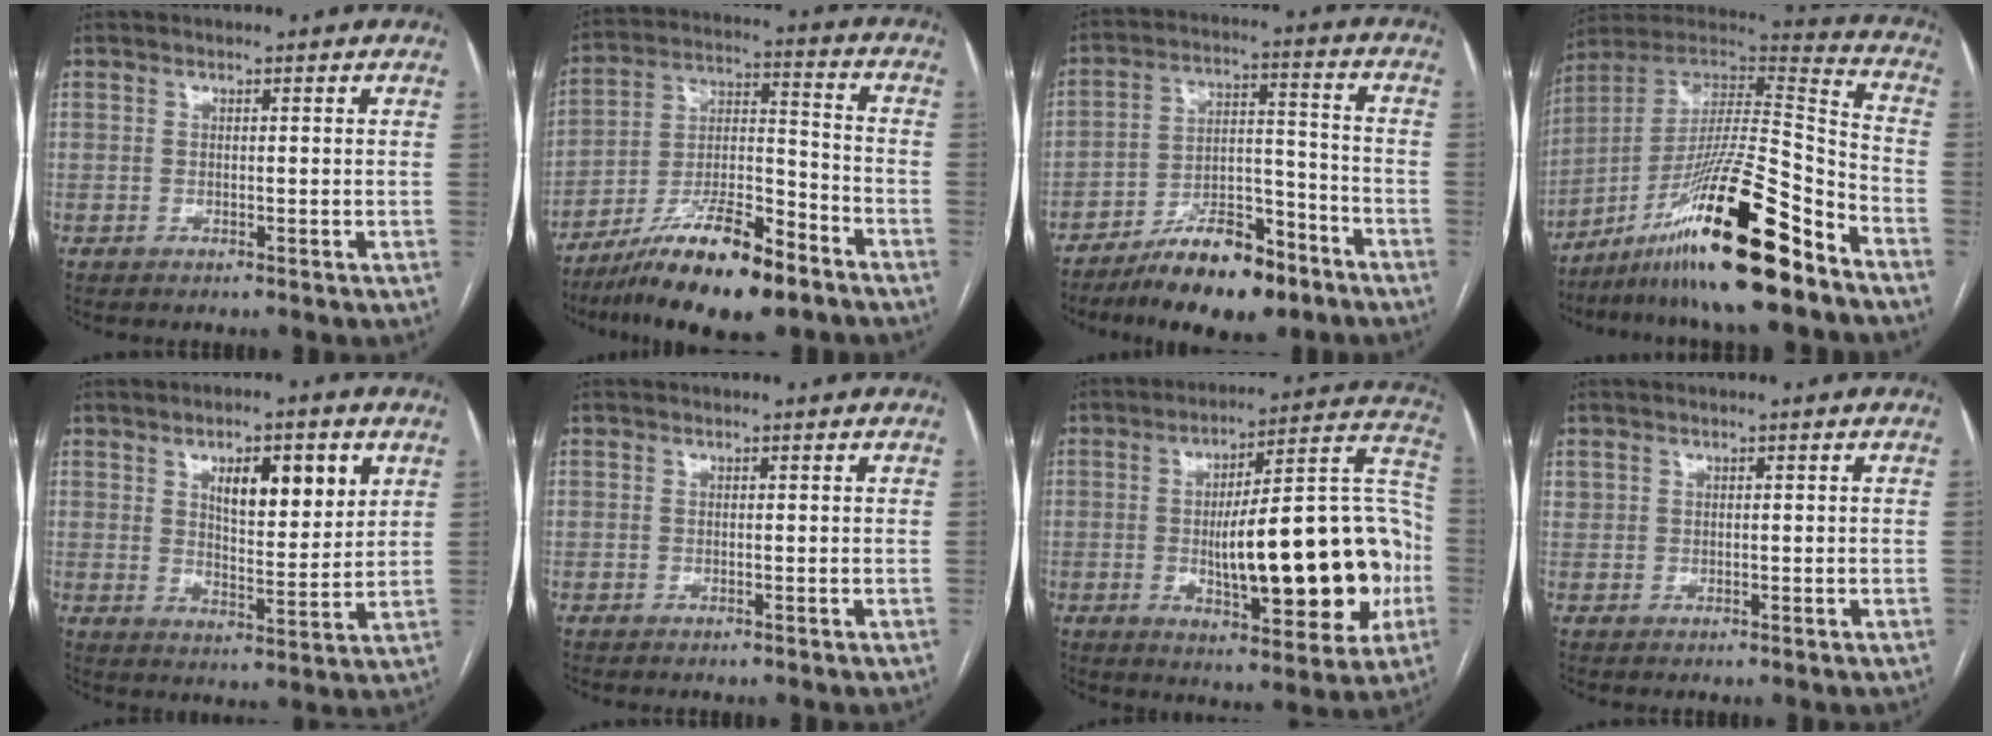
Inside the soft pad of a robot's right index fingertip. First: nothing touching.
{"total": 16.5, "force": [-11.4, 3.5, 11.4], "torque": [-0.213, -0.001, -0.197]}
{"total": 13.6, "force": [-9.8, 4.3, 8.4], "torque": [-0.132, 0.021, -0.163]}
{"total": 21.8, "force": [-14.3, 1.0, 16.4], "torque": [-0.284, -0.003, -0.248]}
{"total": 9.7, "force": [4.3, 3.1, 8.1], "torque": [-0.125, 0.002, 0.072]}
{"total": 0.0}
{"total": 23.9, "force": [-3.4, 6.1, 22.8], "torque": [-0.278, 0.035, -0.035]}
{"total": 0.9, "force": [0.5, 0.8, 0.2], "torque": [-0.005, 0.009, 0.012]}